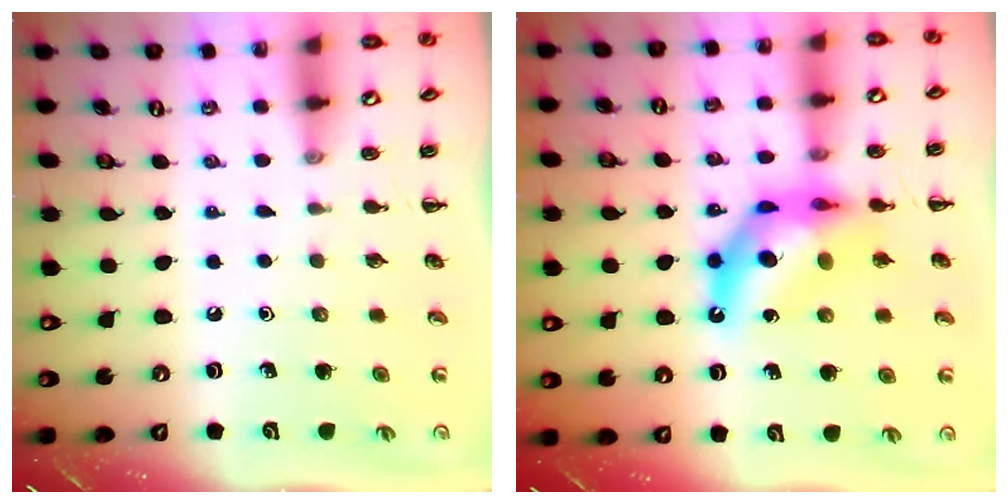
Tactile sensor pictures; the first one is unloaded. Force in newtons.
{"total": 13.3, "press": 12.7, "slide": 3.8}